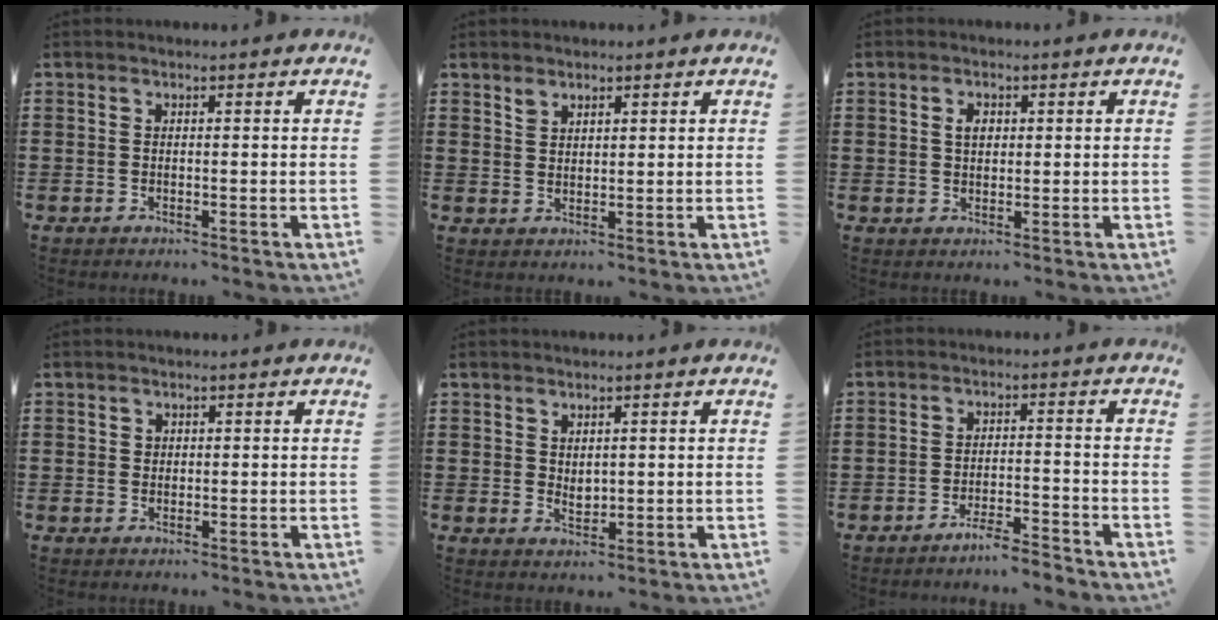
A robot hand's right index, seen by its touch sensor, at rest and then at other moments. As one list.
[{"total": 2.0, "force": [1.6, 1.0, 0.3], "torque": [-0.003, -0.002, 0.030]}, {"total": 2.1, "force": [0.5, 1.4, 1.4], "torque": [-0.032, 0.010, 0.008]}, {"total": 0.9, "force": [0.4, 0.8, 0.1], "torque": [-0.003, 0.003, 0.008]}, {"total": 1.8, "force": [1.0, 1.2, 0.9], "torque": [-0.020, 0.004, 0.020]}, {"total": 3.8, "force": [-3.6, 0.0, 1.2], "torque": [-0.020, 0.002, -0.071]}]